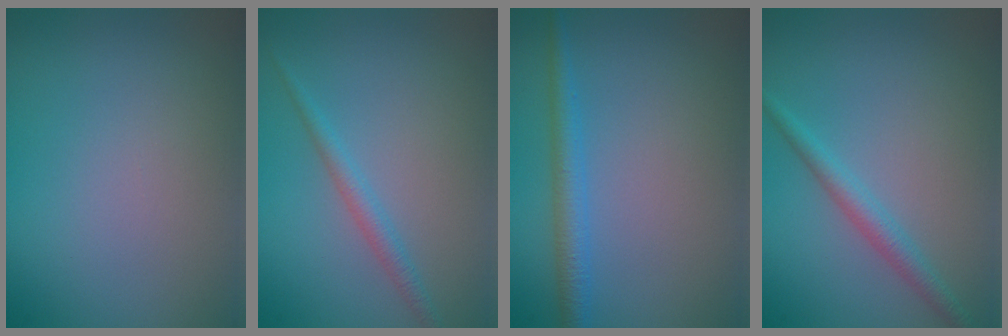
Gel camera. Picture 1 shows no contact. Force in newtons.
{"total": 1.7, "press": 1.7, "slide": 0.1}
{"total": 2.4, "press": 2.4, "slide": 0.1}
{"total": 2.1, "press": 2.1, "slide": 0.1}